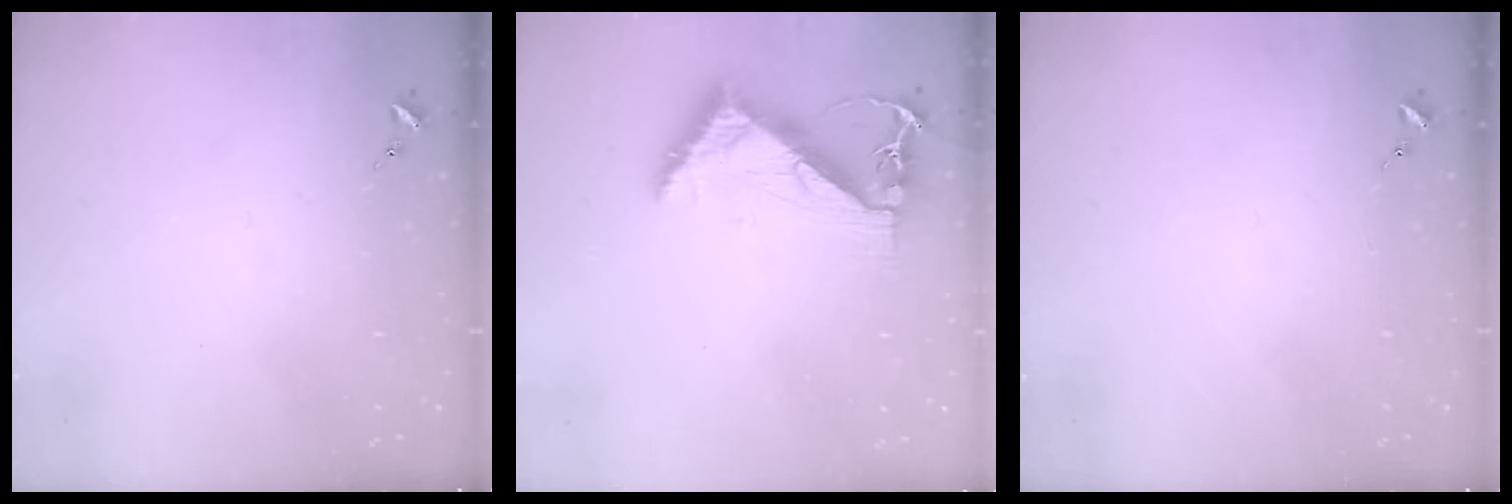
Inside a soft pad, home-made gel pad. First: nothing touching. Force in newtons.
{"total": 6.8, "press": 6.8, "slide": 0.9}
{"total": 0.0}